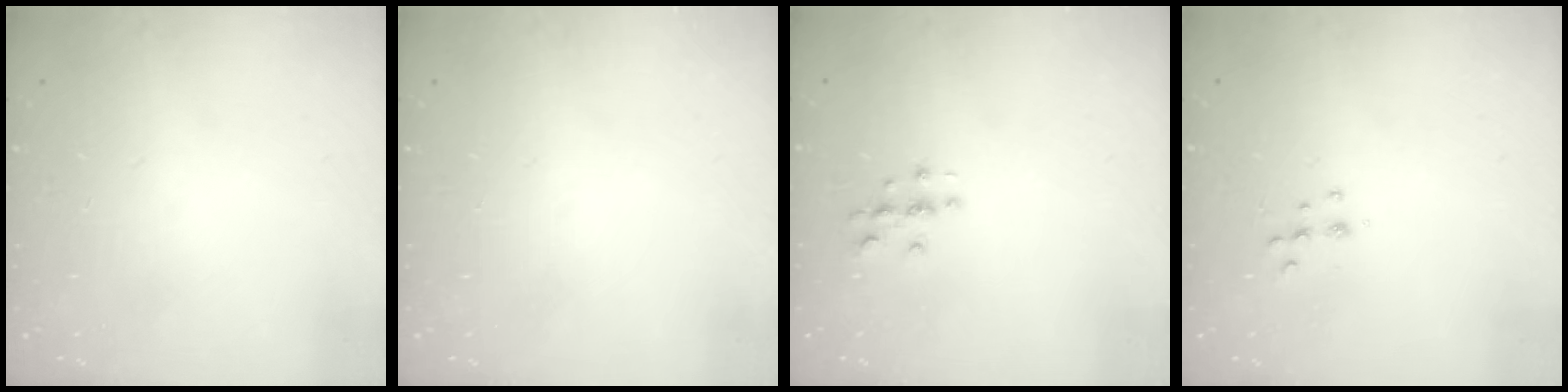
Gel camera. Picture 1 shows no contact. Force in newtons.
{"total": 0.0}
{"total": 2.7, "press": 2.7, "slide": 0.3}
{"total": 5.8, "press": 5.8, "slide": 0.4}